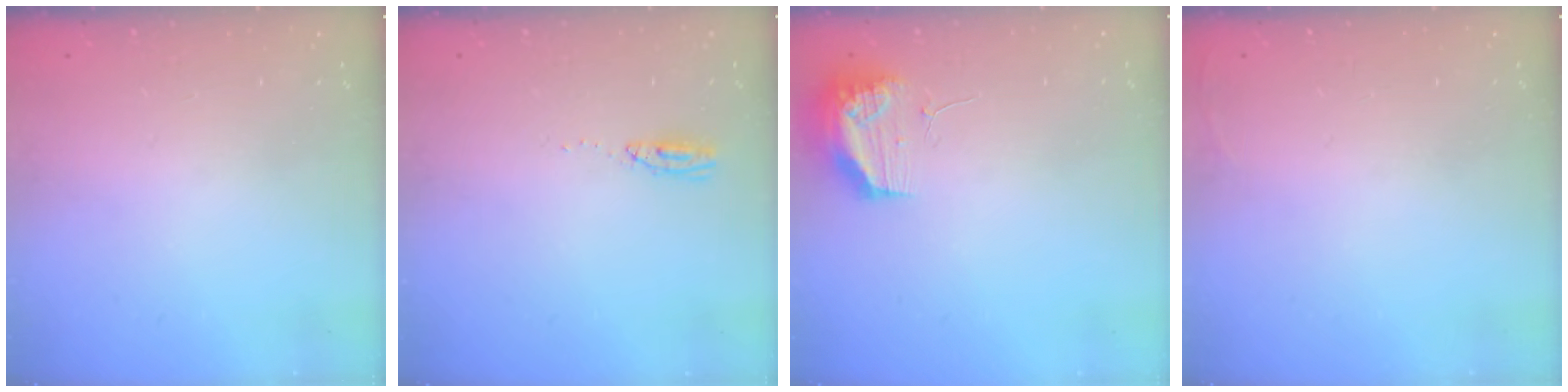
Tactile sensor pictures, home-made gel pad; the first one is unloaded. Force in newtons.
{"total": 3.6, "press": 3.4, "slide": 1.3}
{"total": 10.6, "press": 10.5, "slide": 1.3}
{"total": 2.7, "press": 2.6, "slide": 1.0}